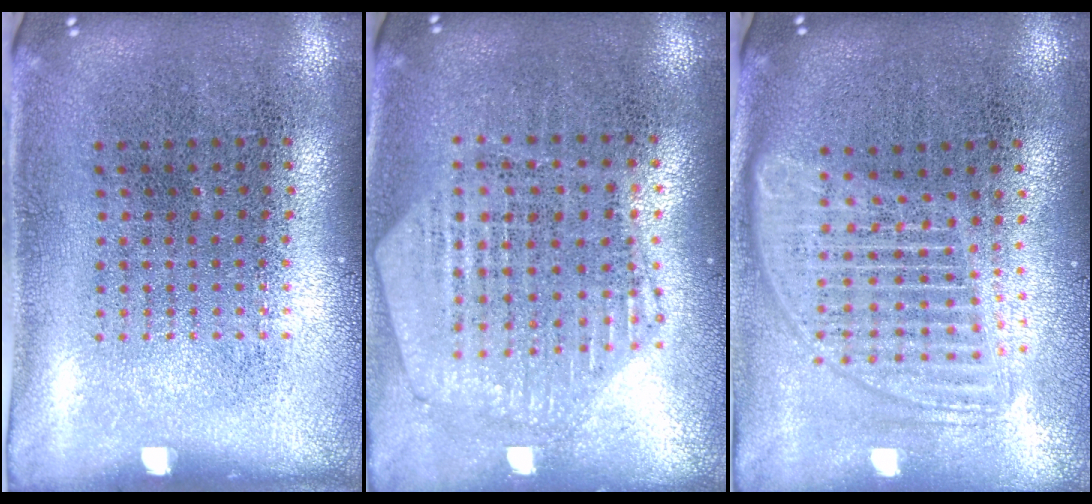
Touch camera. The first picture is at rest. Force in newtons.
{"total": 1.1, "press": 1.1, "slide": 0.3}
{"total": 1.8, "press": 1.5, "slide": 0.9}